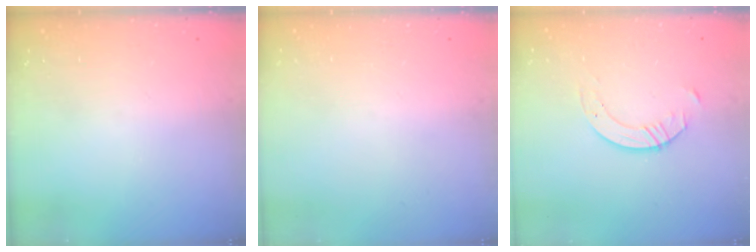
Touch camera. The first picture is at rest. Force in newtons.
{"total": 0.0}
{"total": 5.0, "press": 5.0, "slide": 0.5}